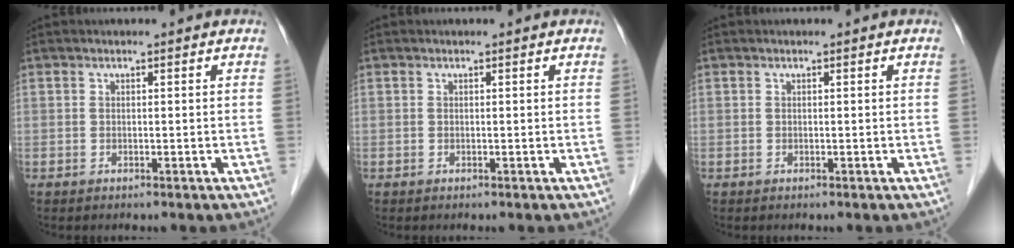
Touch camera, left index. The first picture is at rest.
{"total": 0.0}
{"total": 0.0}